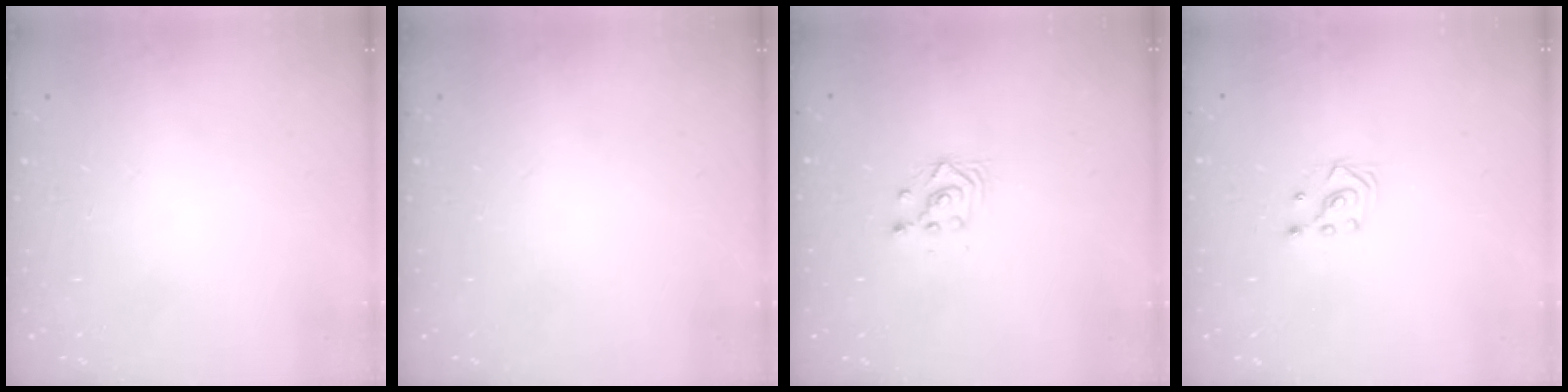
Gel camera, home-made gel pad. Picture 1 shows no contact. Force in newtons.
{"total": 0.0}
{"total": 3.0, "press": 3.0, "slide": 0.1}
{"total": 2.9, "press": 2.9, "slide": 0.3}